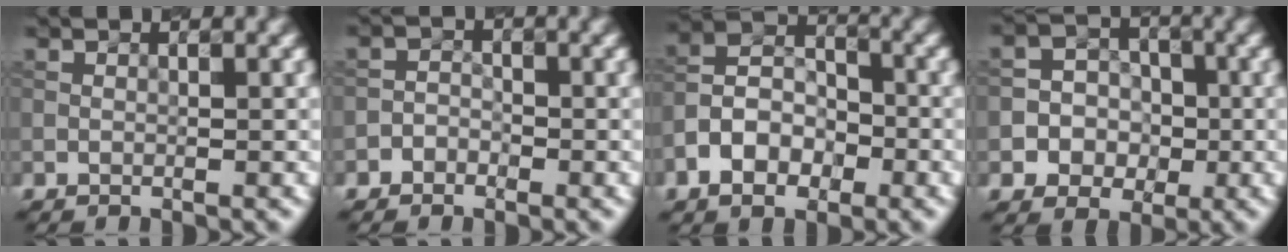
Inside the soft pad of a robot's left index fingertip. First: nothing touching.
{"total": 1.5, "force": [-0.9, 1.1, 0.2], "torque": [0.013, 0.009, -0.026]}
{"total": 5.6, "force": [-2.7, 3.6, 3.3], "torque": [-0.058, 0.008, -0.056]}
{"total": 5.5, "force": [-1.4, 5.0, 1.5], "torque": [-0.009, 0.019, -0.043]}